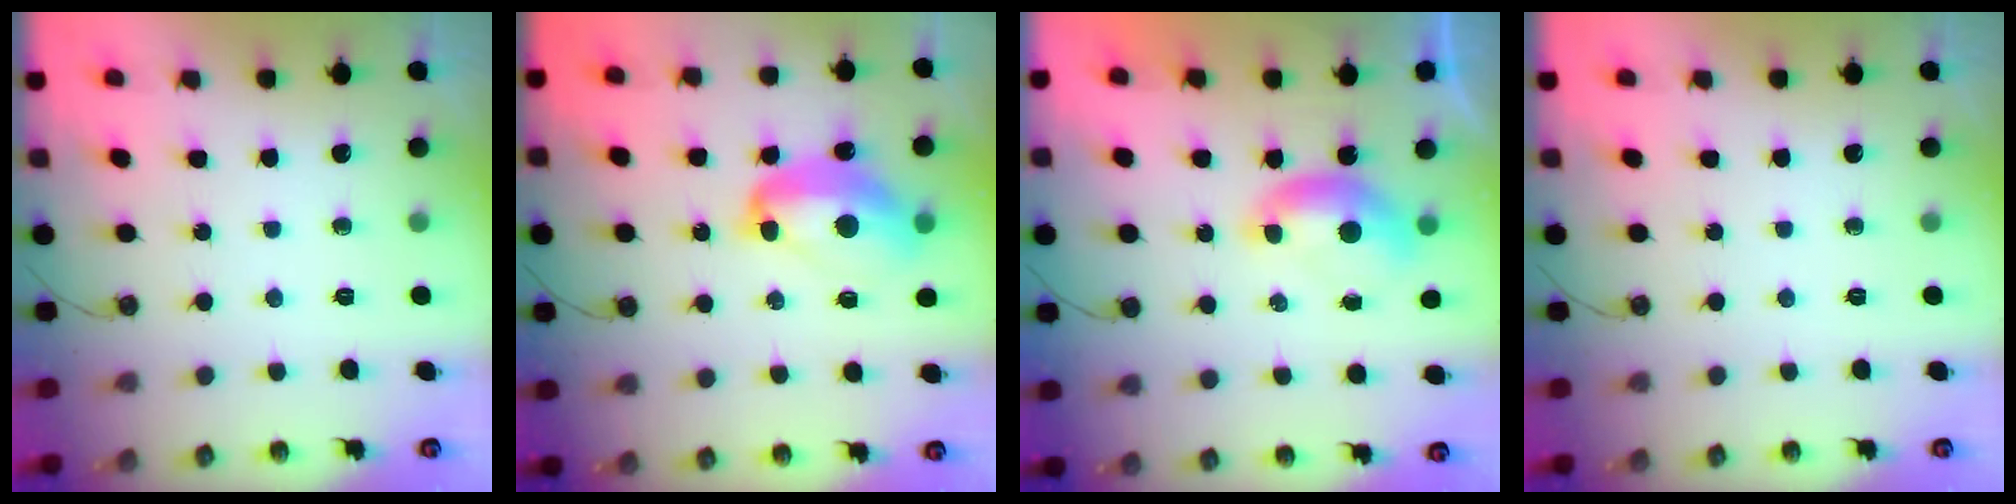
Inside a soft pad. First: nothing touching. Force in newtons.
{"total": 8.8, "press": 8.7, "slide": 1.1}
{"total": 0.7, "press": 0.4, "slide": 0.5}
{"total": 0.0}